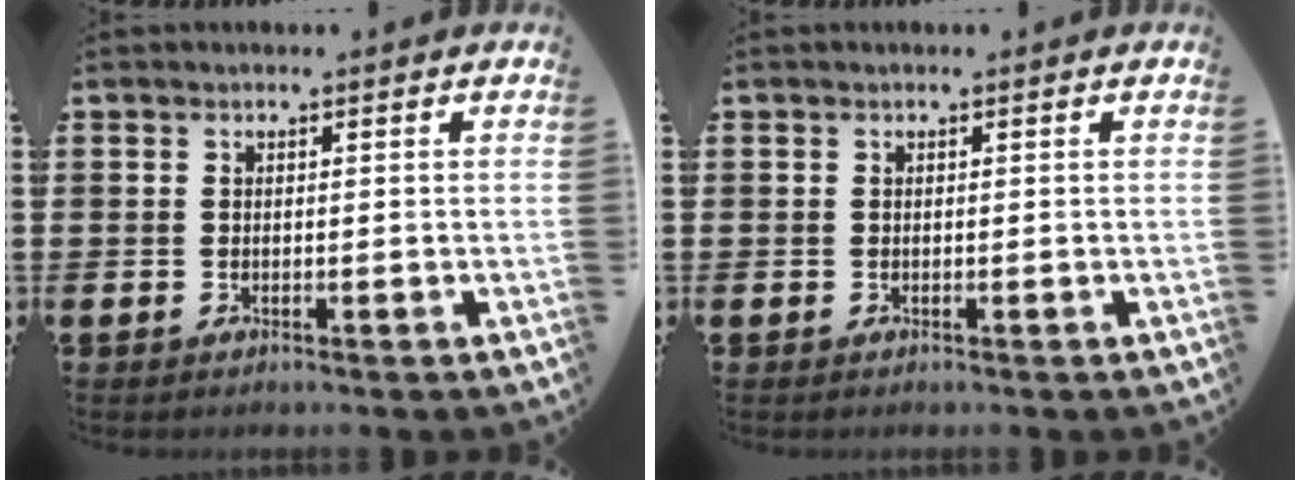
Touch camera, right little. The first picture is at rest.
{"total": 0.0}